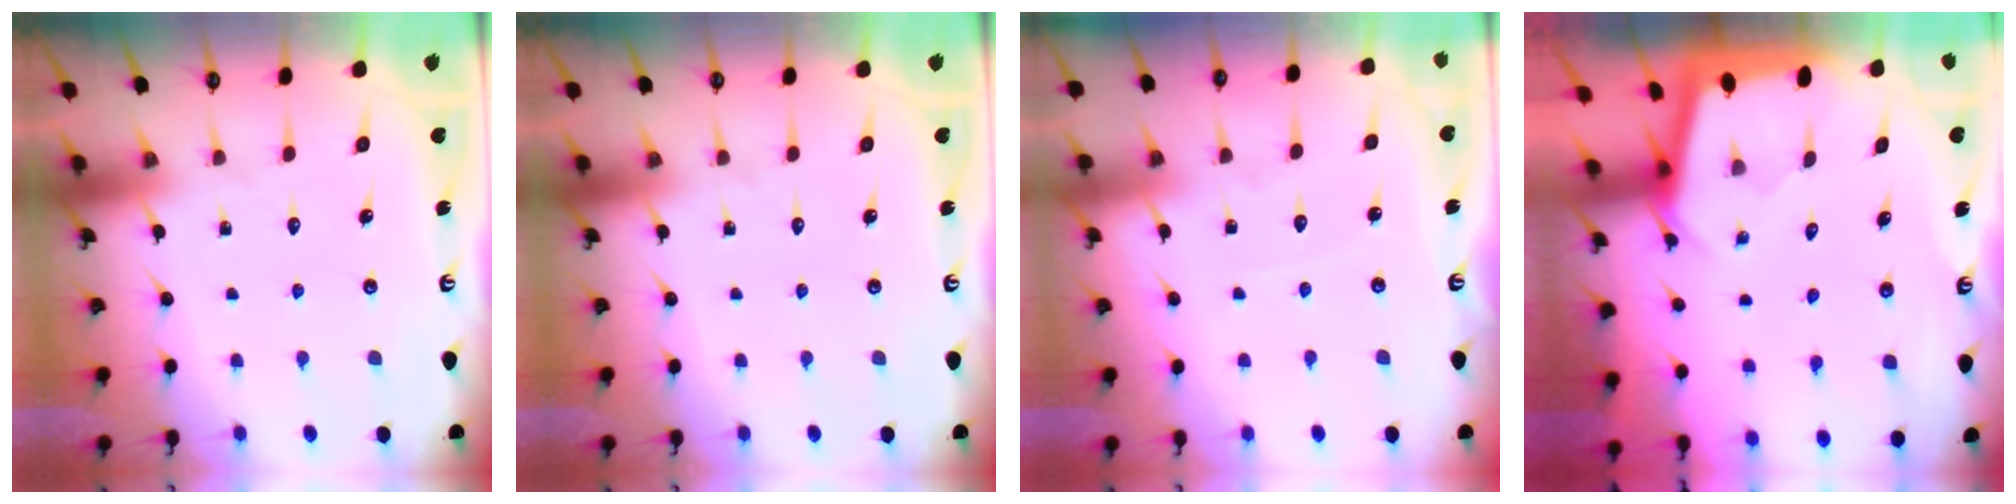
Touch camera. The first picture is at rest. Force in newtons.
{"total": 0.0}
{"total": 2.7, "press": 2.7, "slide": 0.2}
{"total": 2.0, "press": 2.0, "slide": 0.1}